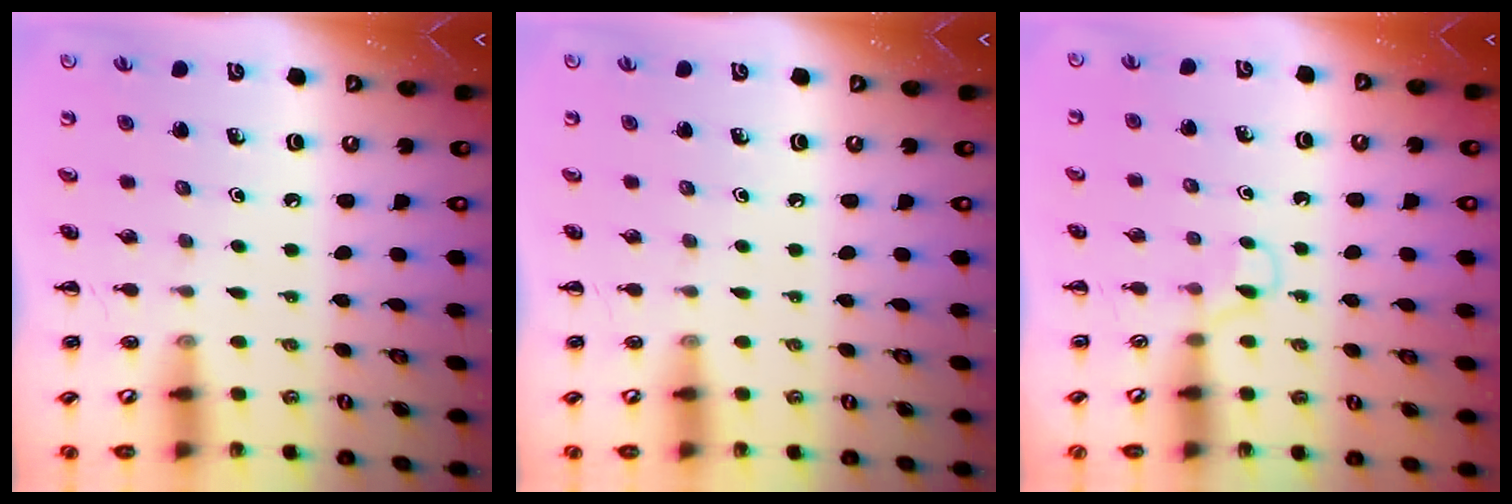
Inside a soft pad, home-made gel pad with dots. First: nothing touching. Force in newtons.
{"total": 0.0}
{"total": 3.3, "press": 3.0, "slide": 1.3}